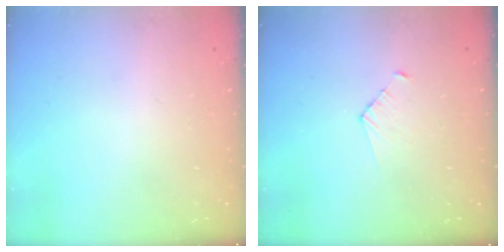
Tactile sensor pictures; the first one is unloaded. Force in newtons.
{"total": 2.8, "press": 2.8, "slide": 0.2}